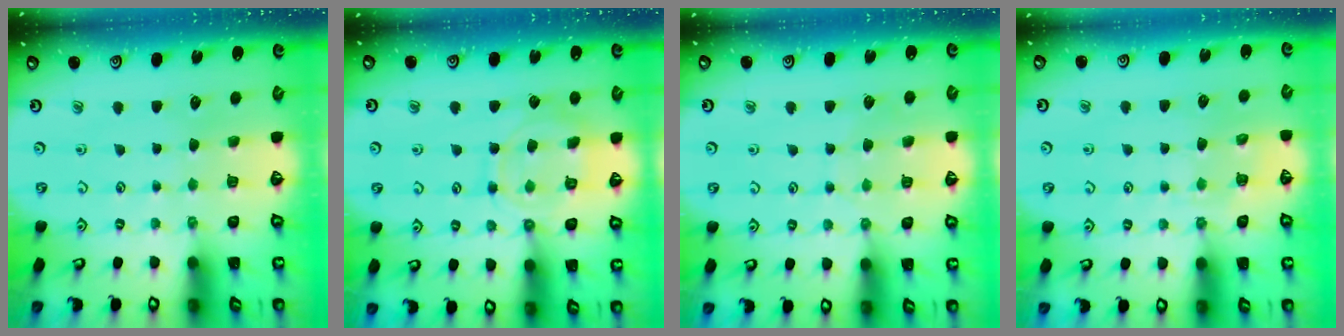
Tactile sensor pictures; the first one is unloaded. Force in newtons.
{"total": 11.5, "press": 11.5, "slide": 0.7}
{"total": 4.3, "press": 4.2, "slide": 0.5}
{"total": 4.8, "press": 4.8, "slide": 0.7}